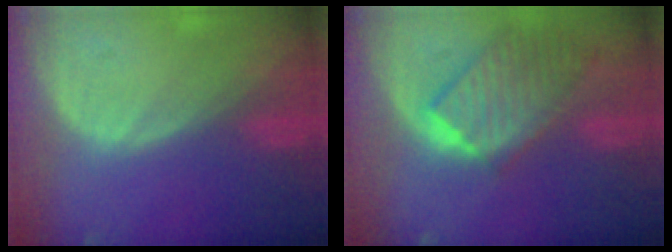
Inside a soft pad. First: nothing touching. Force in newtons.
{"total": 9.8, "press": 8.5, "slide": 4.8}